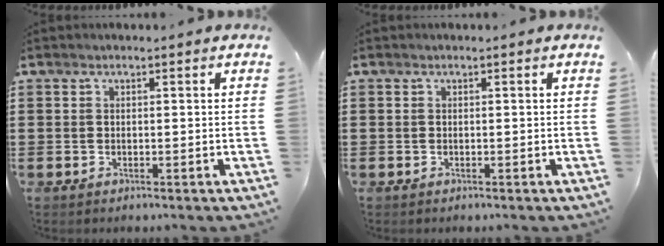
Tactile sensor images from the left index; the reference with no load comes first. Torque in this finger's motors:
{"motor_torque": [0.00, 0.00, 0.00, 0.00]}